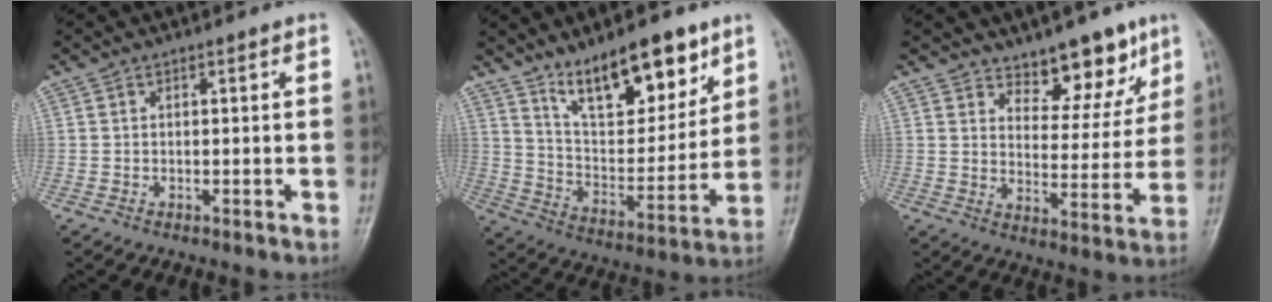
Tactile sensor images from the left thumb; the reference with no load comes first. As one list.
[{"total": 17.4, "force": [11.4, 6.8, 11.3], "torque": [-0.131, -0.069, 0.204]}, {"total": 9.8, "force": [7.1, 4.9, 4.7], "torque": [-0.021, -0.048, 0.109]}]